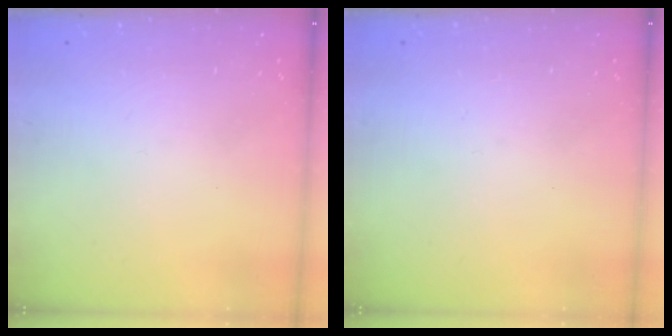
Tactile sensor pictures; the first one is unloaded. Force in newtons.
{"total": 0.0}